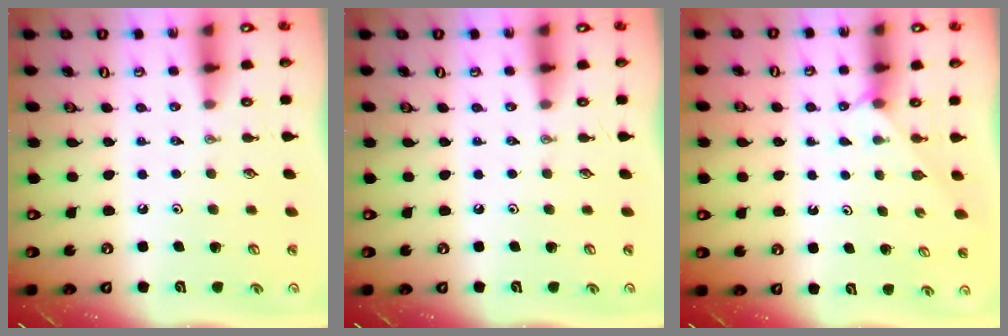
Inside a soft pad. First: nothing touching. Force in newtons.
{"total": 0.0}
{"total": 1.9, "press": 1.9, "slide": 0.3}